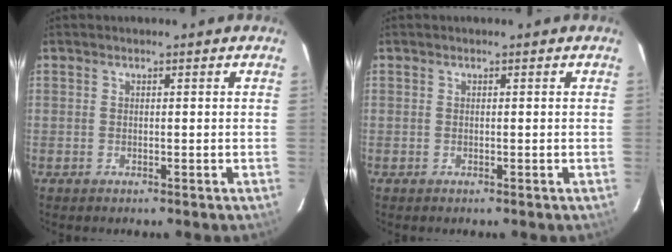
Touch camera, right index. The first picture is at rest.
{"total": 0.0}